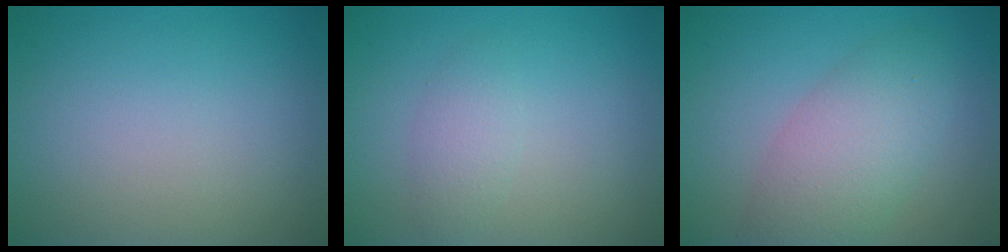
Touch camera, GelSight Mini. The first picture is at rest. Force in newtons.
{"total": 1.7, "press": 1.7, "slide": 0.0}
{"total": 5.3, "press": 5.3, "slide": 0.2}